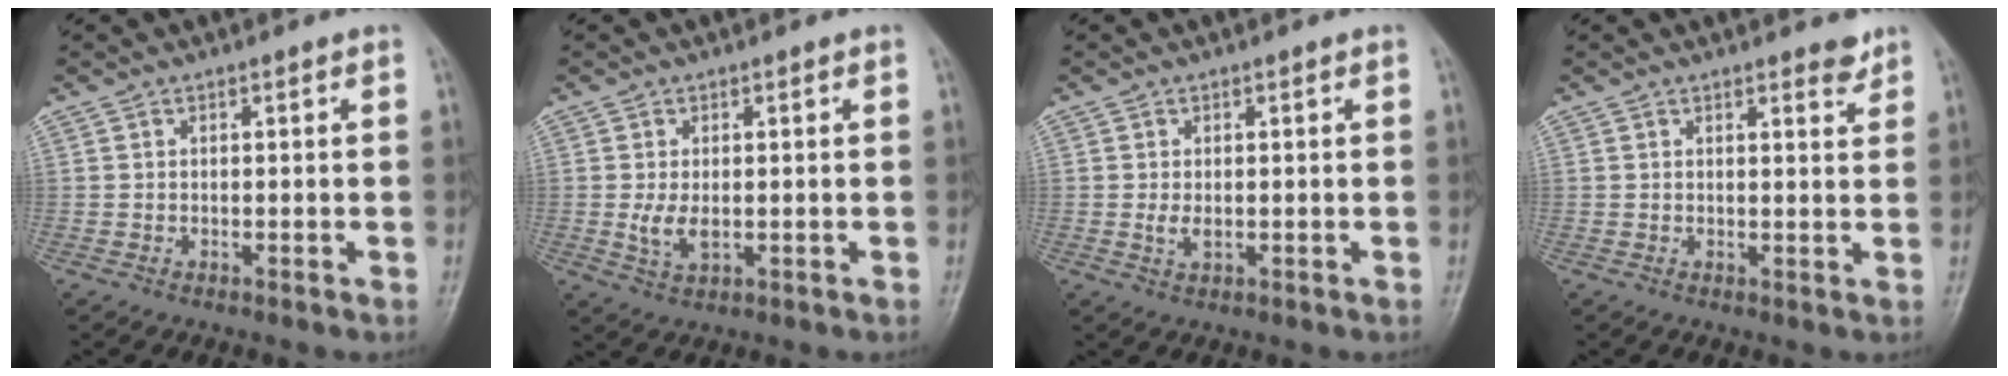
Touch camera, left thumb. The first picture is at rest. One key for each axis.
{"total": 3.9, "fx": 0.0, "fy": 2.2, "fz": 3.2, "tx": -0.063, "ty": -0.010, "tz": 0.004}
{"total": 2.2, "fx": 0.2, "fy": 1.2, "fz": 1.8, "tx": -0.033, "ty": -0.006, "tz": 0.004}
{"total": 2.6, "fx": 2.1, "fy": 0.8, "fz": 1.3, "tx": -0.008, "ty": -0.016, "tz": 0.027}